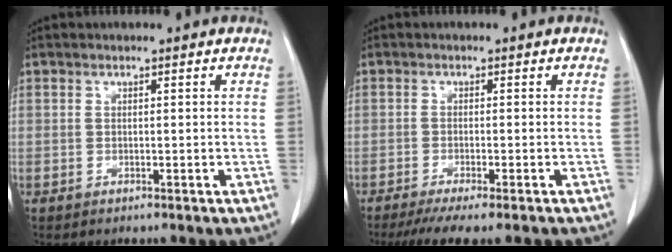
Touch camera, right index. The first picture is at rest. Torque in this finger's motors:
{"motor_torque": [0.71, -0.77, 0.43, 0.09]}